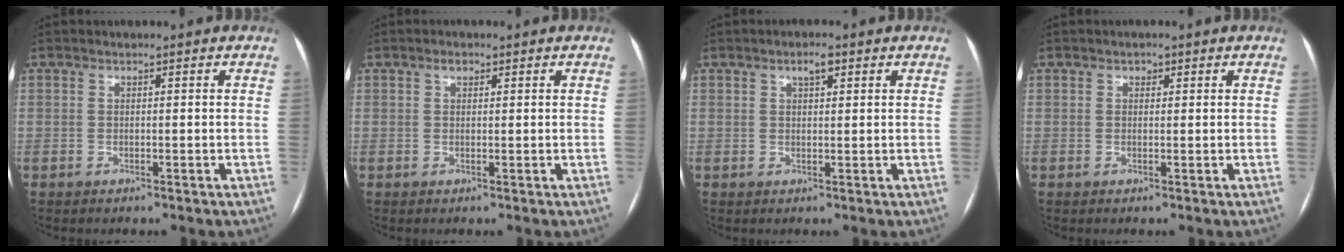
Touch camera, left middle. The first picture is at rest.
{"total": 1.2, "force": [0.7, 0.7, 0.7], "torque": [-0.014, 0.006, 0.011]}
{"total": 2.2, "force": [1.2, 0.7, 1.7], "torque": [-0.031, 0.005, 0.020]}
{"total": 1.2, "force": [0.7, 0.9, 0.4], "torque": [-0.004, -0.002, 0.009]}